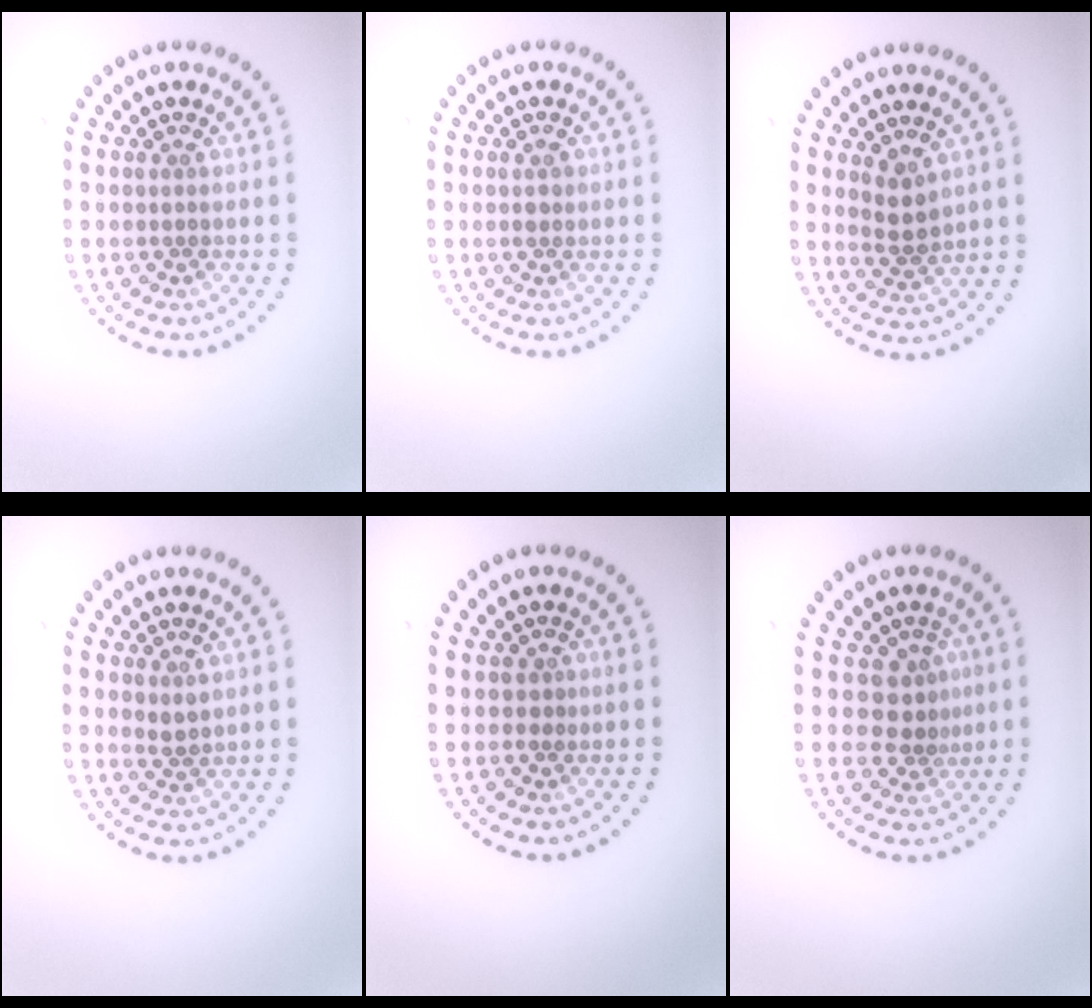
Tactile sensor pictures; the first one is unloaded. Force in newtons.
{"total": 0.9, "press": 0.9, "slide": 0.1}
{"total": 2.2, "press": 2.0, "slide": 0.9}
{"total": 1.0, "press": 0.9, "slide": 0.4}
{"total": 0.6, "press": 0.3, "slide": 0.5}
{"total": 2.5, "press": 1.7, "slide": 1.8}